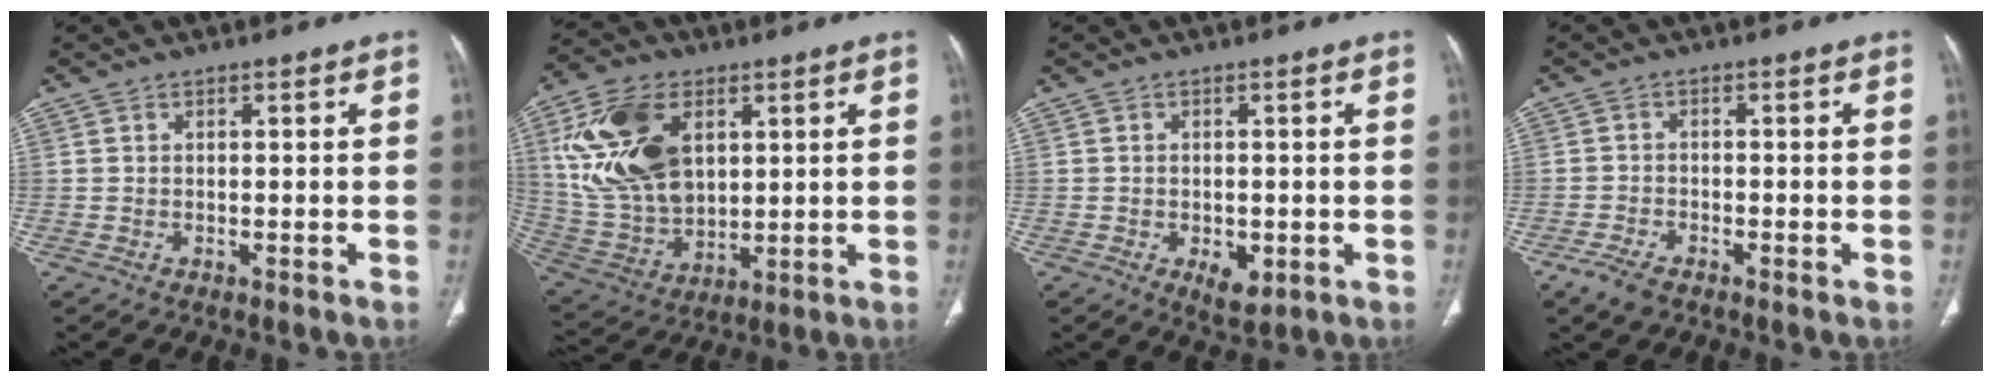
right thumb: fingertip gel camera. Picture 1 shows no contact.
{"total": 19.6, "force": [5.8, 12.5, 14.0], "torque": [-0.255, -0.014, 0.122]}
{"total": 4.7, "force": [-1.4, 2.8, 3.6], "torque": [-0.044, -0.006, -0.012]}
{"total": 4.0, "force": [-2.7, 1.8, 2.3], "torque": [-0.054, 0.000, -0.050]}